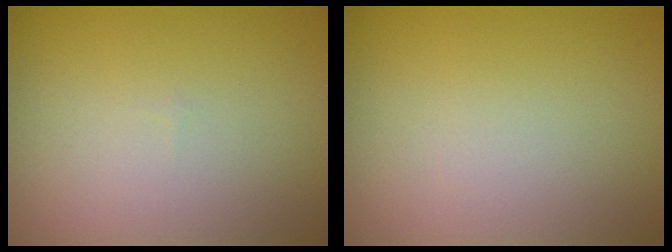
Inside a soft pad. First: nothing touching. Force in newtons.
{"total": 0.0}